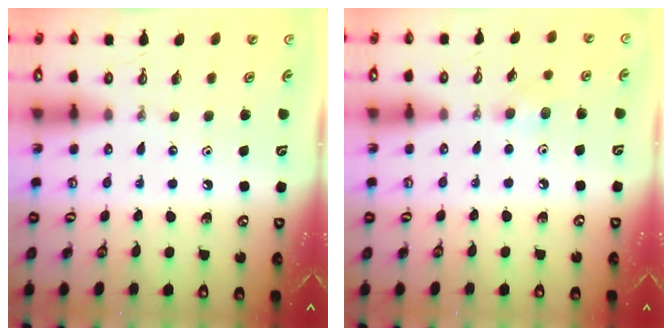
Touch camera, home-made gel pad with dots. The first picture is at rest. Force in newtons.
{"total": 5.4, "press": 5.3, "slide": 1.2}